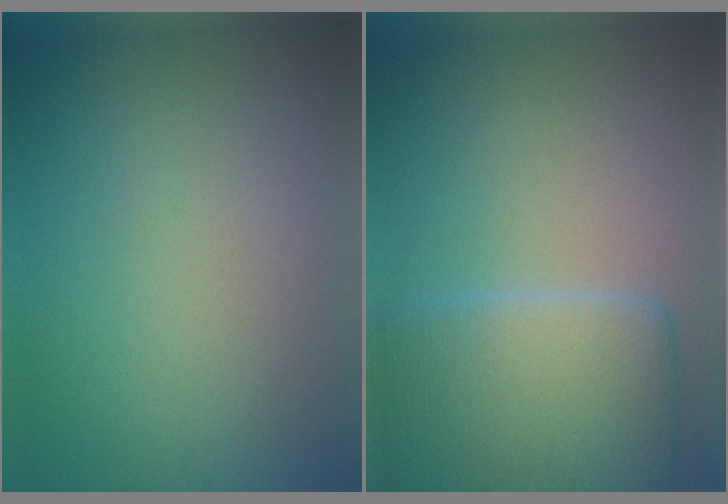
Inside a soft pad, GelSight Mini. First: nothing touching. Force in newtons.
{"total": 9.0, "press": 9.0, "slide": 0.3}